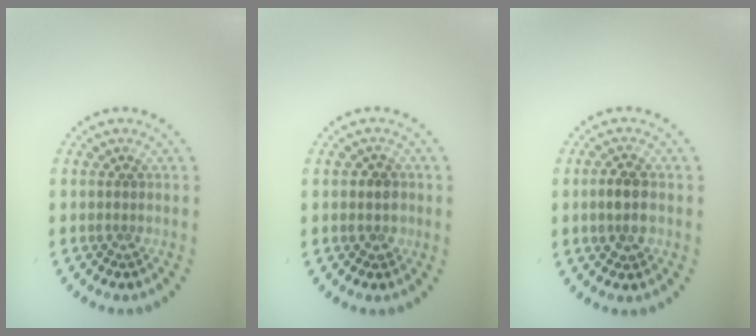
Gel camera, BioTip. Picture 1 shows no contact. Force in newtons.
{"total": 1.3, "press": 1.3, "slide": 0.4}
{"total": 2.7, "press": 2.7, "slide": 0.4}